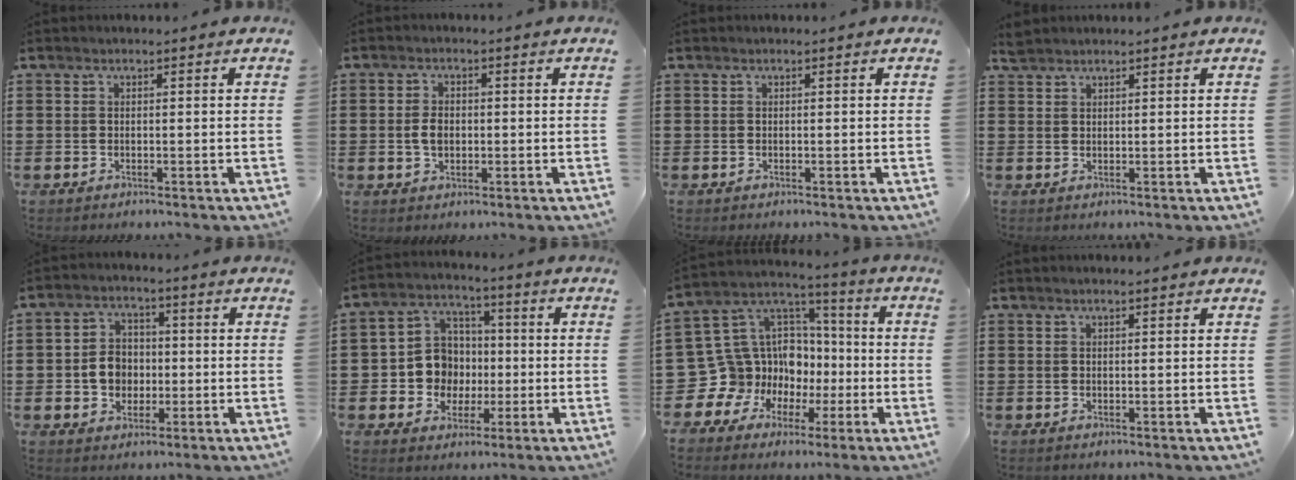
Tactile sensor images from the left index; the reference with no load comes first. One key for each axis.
{"total": 3.2, "fx": -0.1, "fy": 2.0, "fz": 2.5, "tx": -0.056, "ty": 0.003, "tz": -0.005}
{"total": 0.0}
{"total": 2.5, "fx": 2.4, "fy": 0.4, "fz": 0.4, "tx": -0.015, "ty": 0.001, "tz": 0.049}
{"total": 5.7, "fx": -0.5, "fy": 4.9, "fz": 2.8, "tx": -0.058, "ty": 0.010, "tz": -0.013}
{"total": 8.3, "fx": -0.6, "fy": 7.8, "fz": 2.7, "tx": -0.090, "ty": 0.015, "tz": -0.006}
{"total": 14.3, "fx": -4.0, "fy": 13.2, "fz": 3.8, "tx": -0.127, "ty": -0.013, "tz": -0.042}
{"total": 0.7, "fx": 0.5, "fy": 0.0, "fz": 0.5, "tx": -0.010, "ty": 0.001, "tz": 0.009}